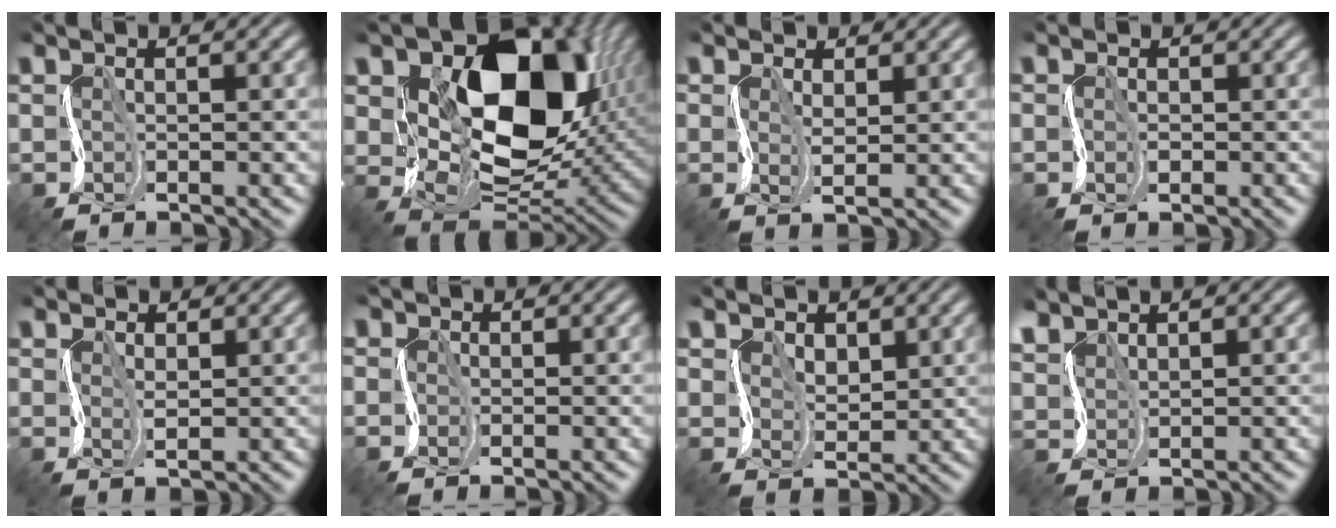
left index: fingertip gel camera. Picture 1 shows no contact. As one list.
[{"total": 13.9, "force": [4.1, 9.3, 9.4], "torque": [-0.145, -0.003, 0.079]}, {"total": 1.4, "force": [0.7, 0.9, 0.8], "torque": [-0.027, 0.007, 0.010]}, {"total": 1.1, "force": [-0.1, 1.1, 0.2], "torque": [-0.001, 0.005, -0.005]}, {"total": 1.1, "force": [0.6, 0.8, 0.4], "torque": [-0.020, 0.008, 0.008]}, {"total": 3.0, "force": [0.4, 2.6, 1.4], "torque": [-0.020, 0.011, -0.022]}, {"total": 3.8, "force": [2.1, 2.7, 1.7], "torque": [-0.047, 0.017, 0.022]}, {"total": 2.1, "force": [1.9, 0.0, -0.9], "torque": [-0.001, 0.010, 0.041]}]